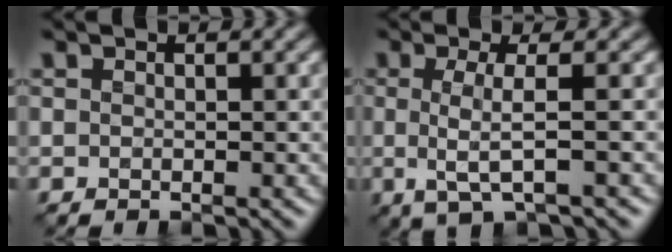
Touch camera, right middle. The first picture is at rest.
{"total": 3.3, "force": [-0.2, 0.7, 3.2], "torque": [-0.063, -0.005, -0.006]}